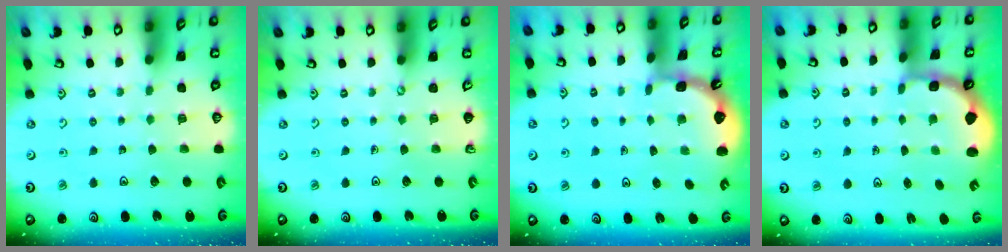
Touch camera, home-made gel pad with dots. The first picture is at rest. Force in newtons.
{"total": 0.0}
{"total": 0.9, "press": 0.9, "slide": 0.2}
{"total": 2.2, "press": 2.0, "slide": 1.1}